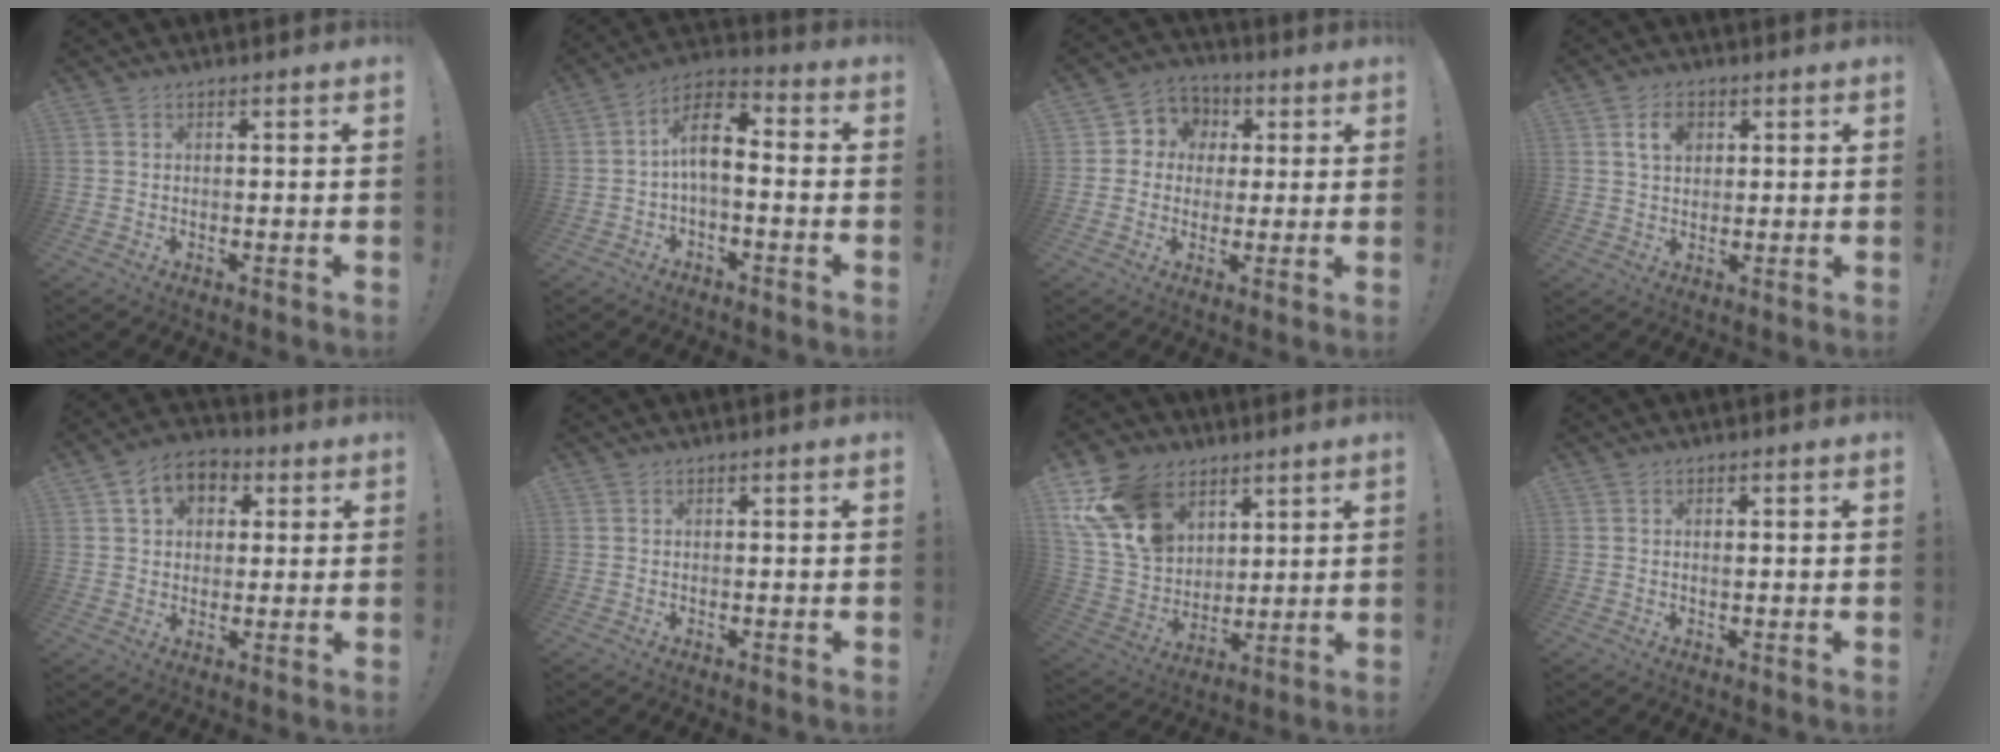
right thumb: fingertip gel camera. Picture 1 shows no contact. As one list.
[{"total": 9.5, "force": [0.0, 4.8, 8.2], "torque": [-0.136, 0.008, 0.001]}, {"total": 7.5, "force": [0.0, 7.2, 2.0], "torque": [-0.027, 0.009, 0.008]}, {"total": 5.9, "force": [2.2, 4.0, 3.7], "torque": [-0.053, 0.001, 0.037]}, {"total": 8.6, "force": [3.1, 6.8, 4.3], "torque": [-0.070, -0.001, 0.061]}, {"total": 0.0}, {"total": 18.4, "force": [9.8, 13.0, 8.6], "torque": [-0.177, -0.043, 0.197]}, {"total": 0.6, "force": [0.0, 0.4, 0.4], "torque": [0.000, 0.000, -0.002]}]